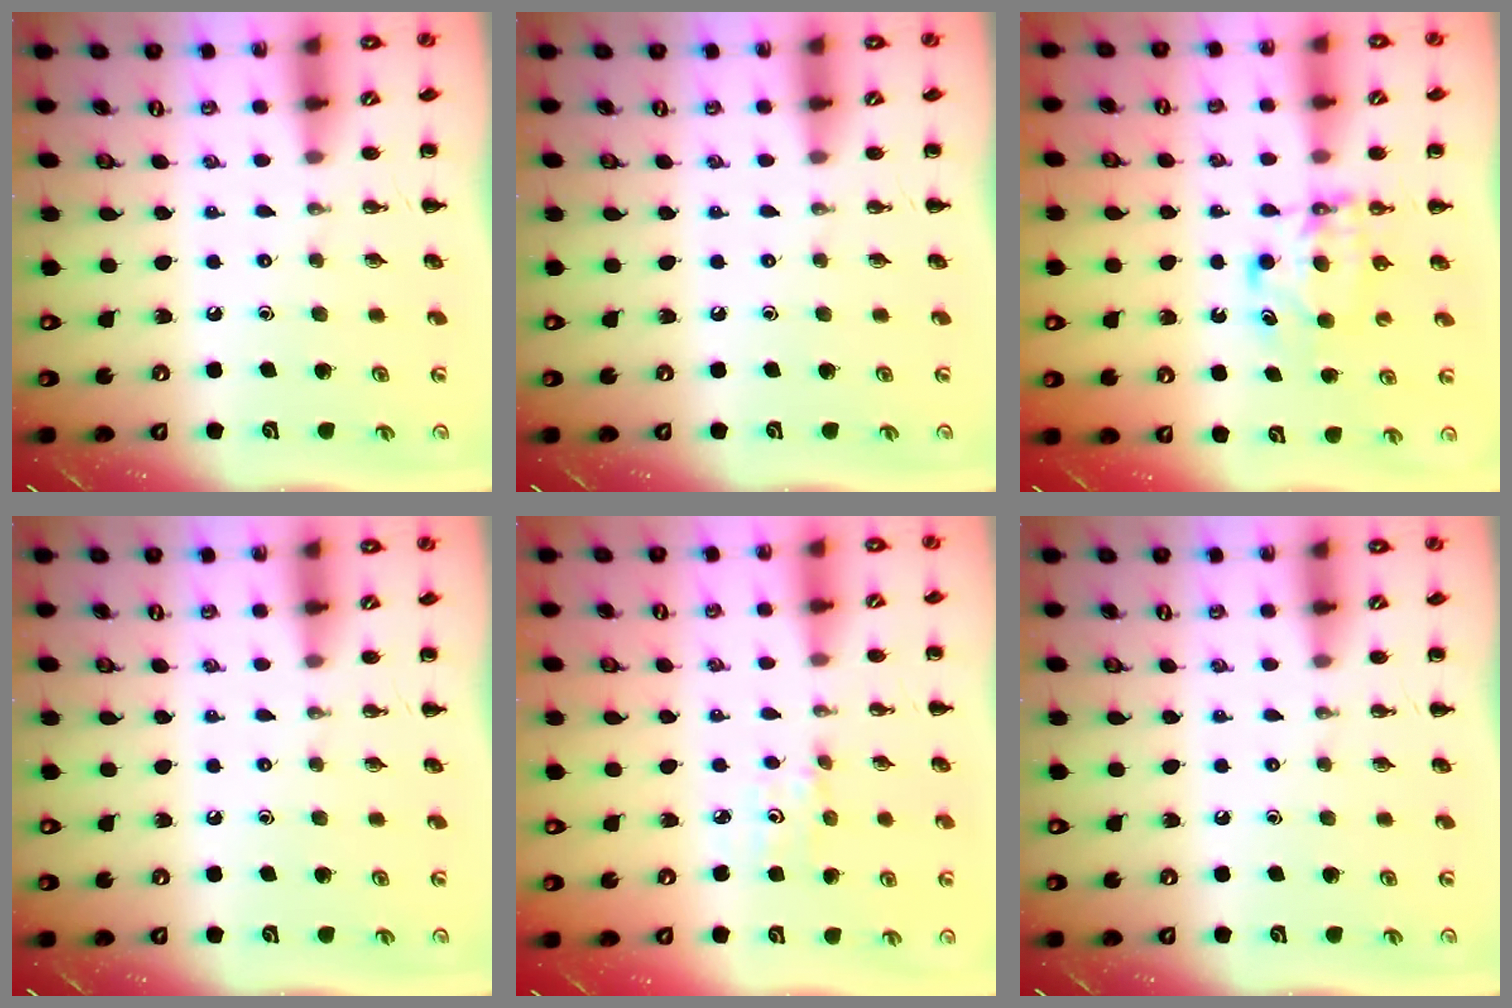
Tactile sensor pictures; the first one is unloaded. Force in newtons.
{"total": 0.0}
{"total": 6.1, "press": 6.0, "slide": 0.7}
{"total": 0.0}
{"total": 3.5, "press": 3.4, "slide": 0.9}
{"total": 0.0}